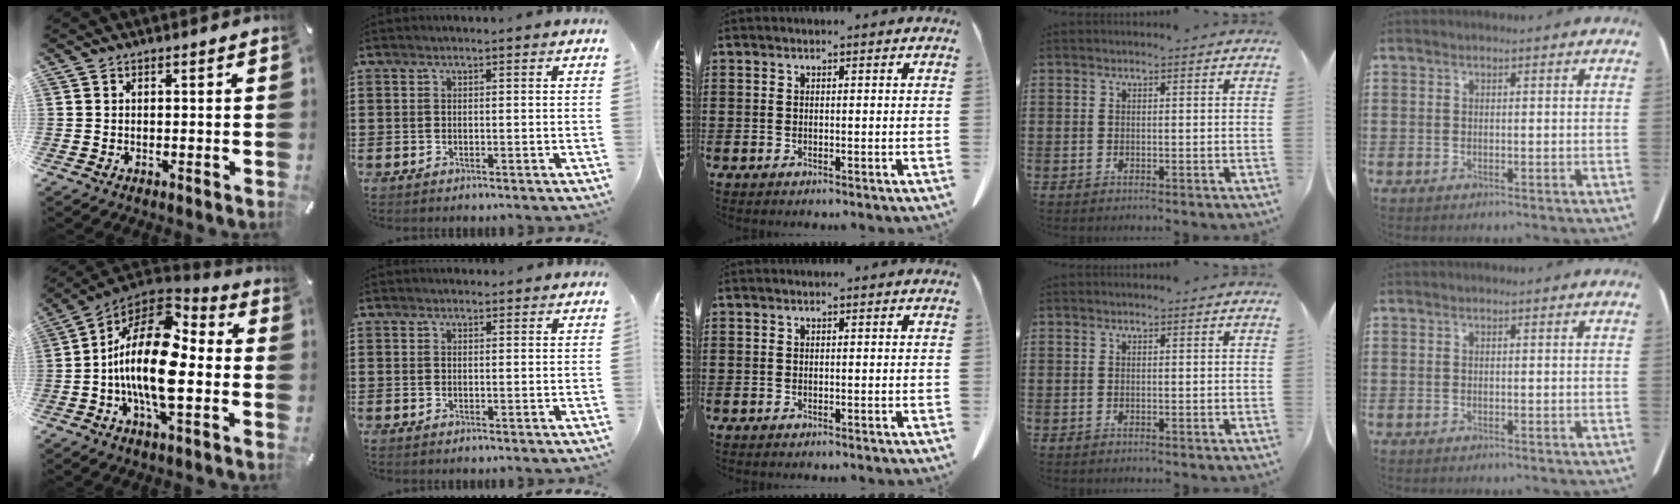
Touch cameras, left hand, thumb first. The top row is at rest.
{"thumb": {"total": 20.5, "force": [-1.4, 9.5, 18.1], "torque": [-0.360, -0.008, -0.029]}, "index": {"total": 0.8, "force": [0.7, 0.1, -0.3], "torque": [0.006, 0.001, 0.014]}}